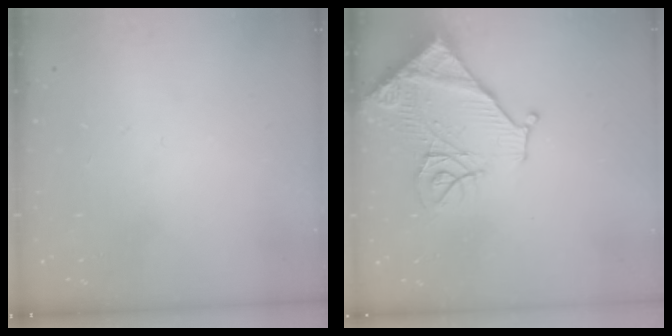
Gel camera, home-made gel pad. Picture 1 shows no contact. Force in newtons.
{"total": 16.3, "press": 16.2, "slide": 1.9}